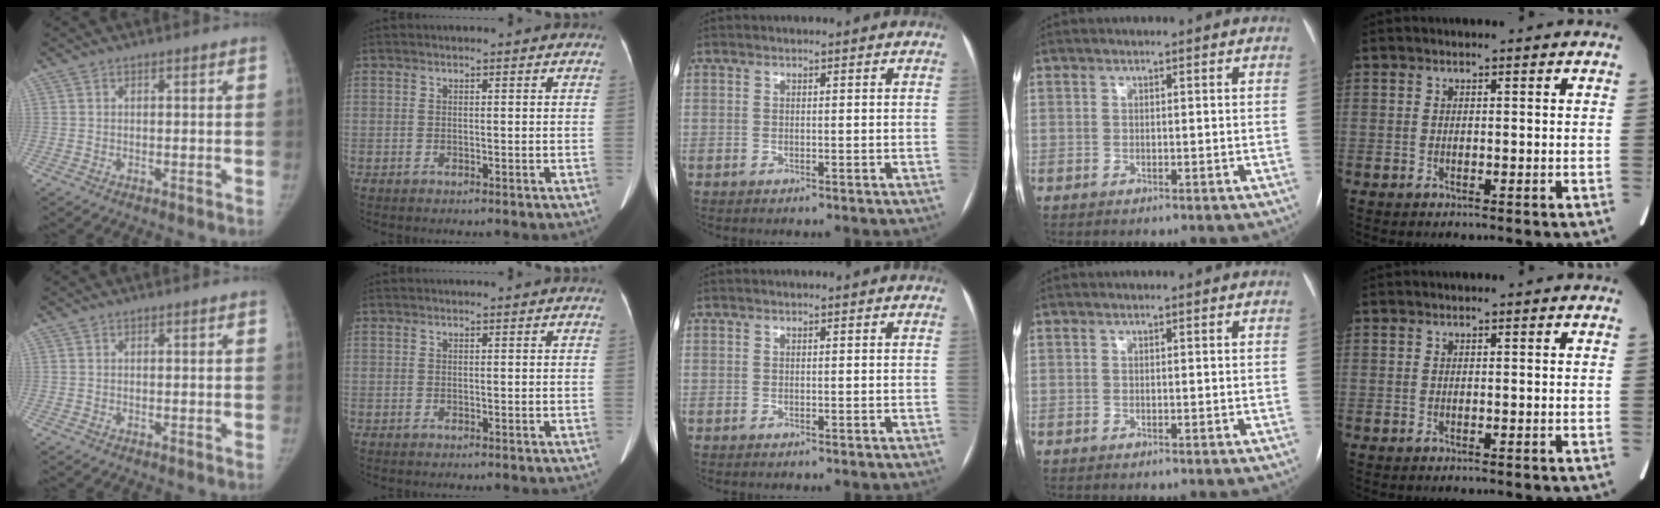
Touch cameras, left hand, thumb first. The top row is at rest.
{}